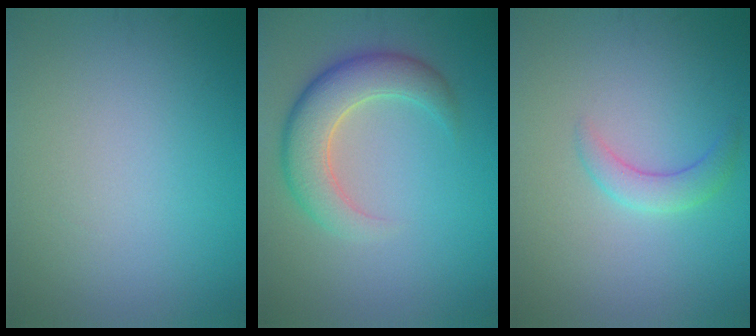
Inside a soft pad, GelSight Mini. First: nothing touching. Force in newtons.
{"total": 5.4, "press": 5.4, "slide": 0.4}
{"total": 2.1, "press": 2.1, "slide": 0.1}